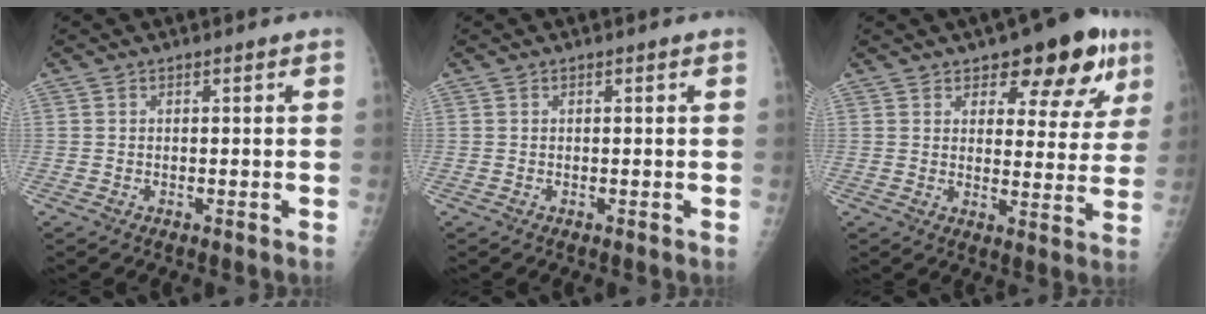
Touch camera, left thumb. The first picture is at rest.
{"total": 0.0}
{"total": 13.2, "force": [7.8, 6.2, 8.6], "torque": [-0.051, -0.030, 0.102]}